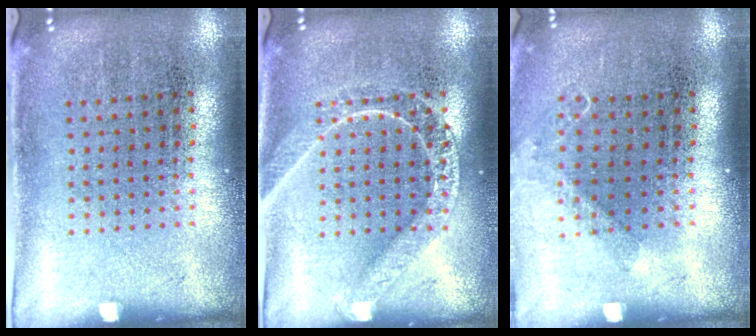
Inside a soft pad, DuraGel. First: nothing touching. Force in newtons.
{"total": 2.2, "press": 2.2, "slide": 0.3}
{"total": 0.8, "press": 0.8, "slide": 0.3}